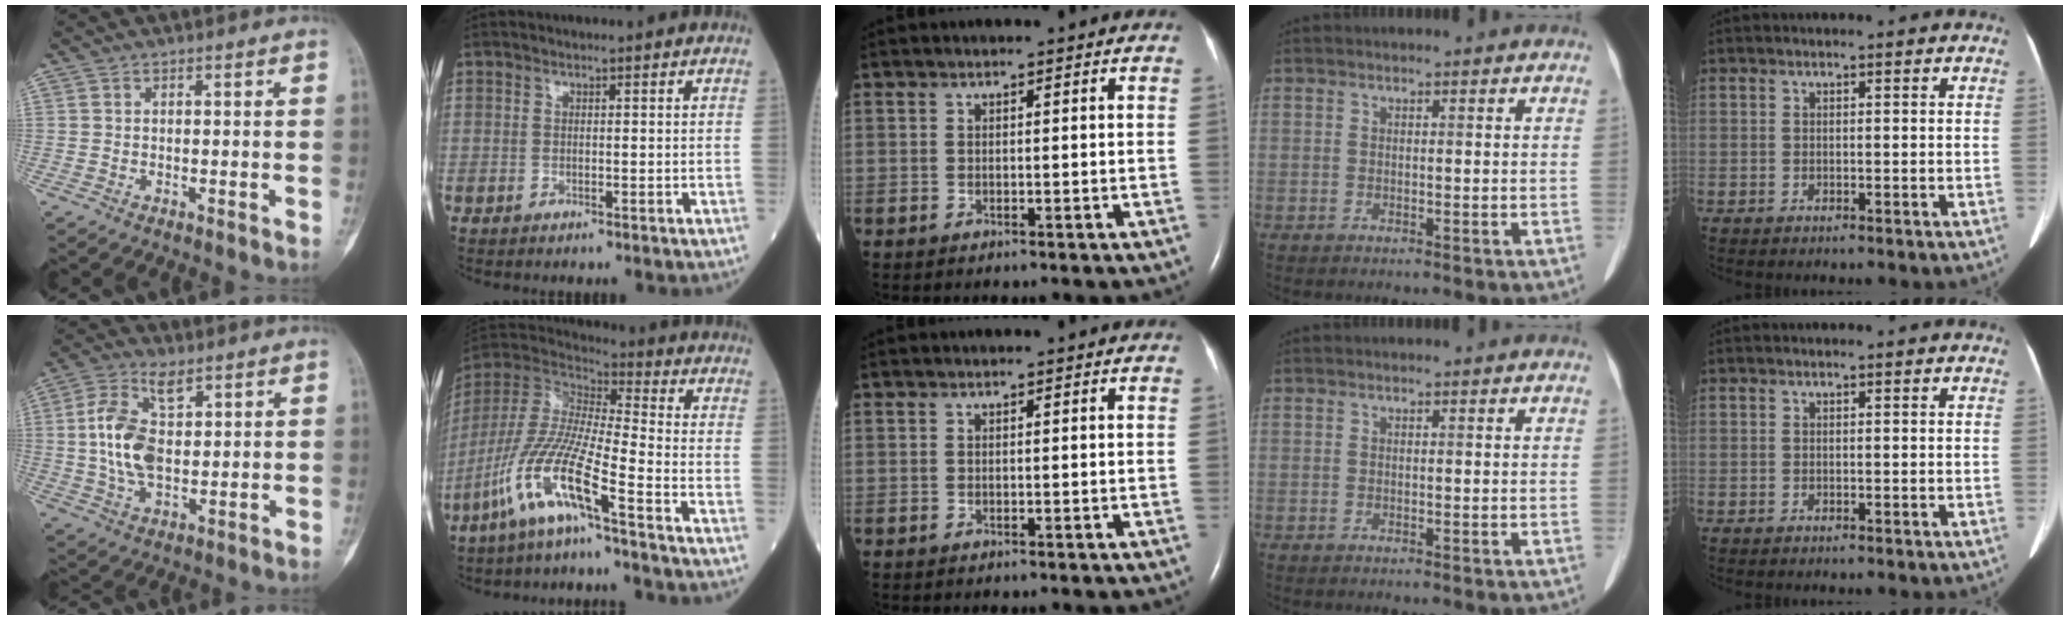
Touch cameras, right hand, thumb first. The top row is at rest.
{"thumb": {"total": 11.6, "force": [2.8, 6.3, 9.4], "torque": [-0.185, 0.003, 0.054]}, "index": {"total": 13.5, "force": [-7.5, 0.4, 11.2], "torque": [-0.251, -0.024, -0.156]}}